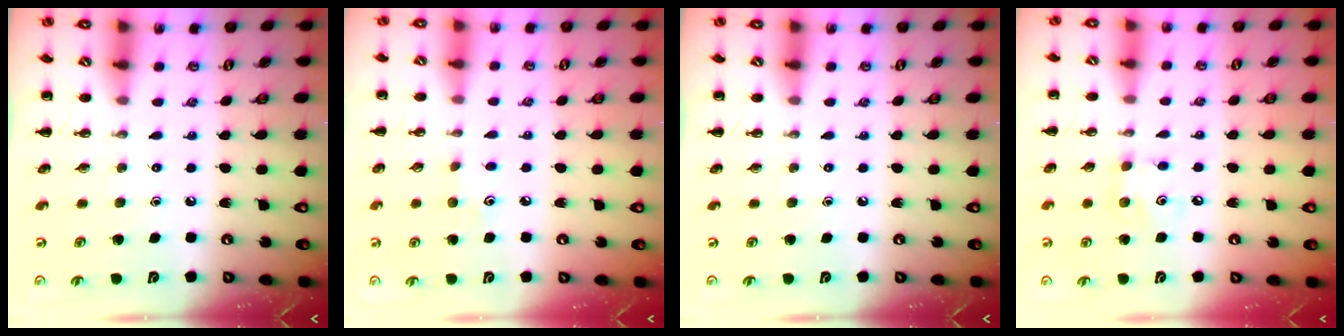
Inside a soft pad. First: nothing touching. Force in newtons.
{"total": 4.5, "press": 4.4, "slide": 1.2}
{"total": 0.0}
{"total": 4.8, "press": 4.7, "slide": 1.0}